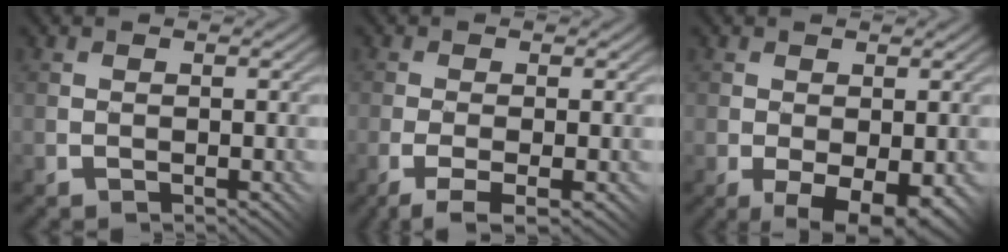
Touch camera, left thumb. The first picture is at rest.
{"total": 3.6, "force": [-2.0, 0.6, 2.9], "torque": [-0.056, 0.002, -0.033]}
{"total": 6.2, "force": [-2.5, 2.9, 4.9], "torque": [-0.068, -0.015, -0.027]}